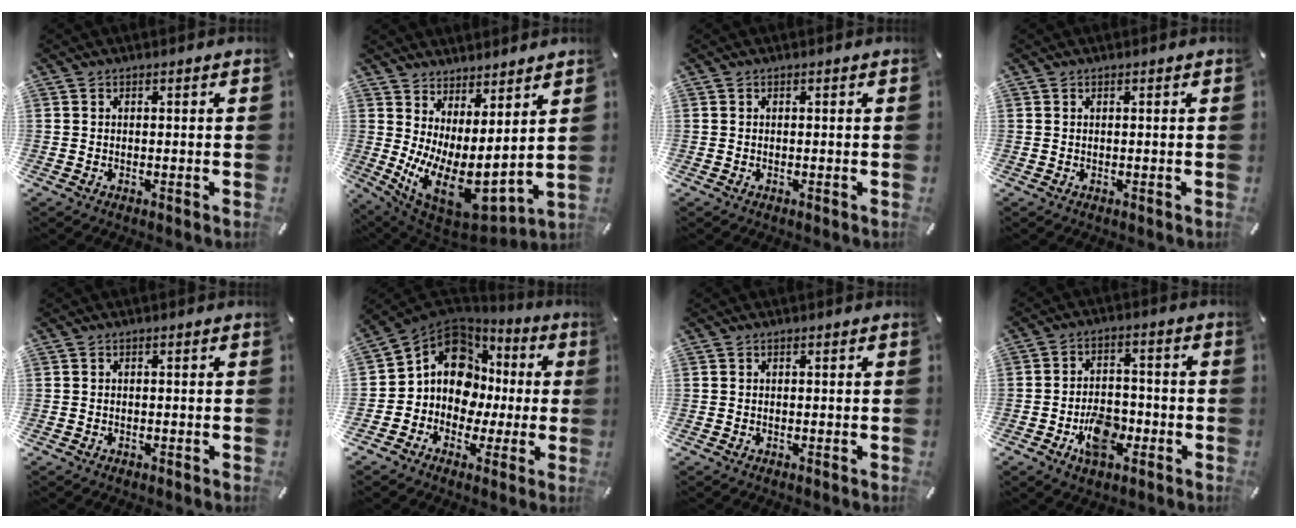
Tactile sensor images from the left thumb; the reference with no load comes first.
{"total": 10.8, "force": [0.4, 5.3, 9.5], "torque": [-0.154, -0.048, 0.021]}
{"total": 0.0}
{"total": 0.0}
{"total": 0.5, "force": [-0.4, 0.3, 0.1], "torque": [0.000, 0.002, -0.008]}
{"total": 13.5, "force": [1.2, 11.9, 6.3], "torque": [-0.144, -0.020, 0.025]}
{"total": 0.0}
{"total": 9.7, "force": [-4.2, 6.0, 6.4], "torque": [-0.129, 0.020, -0.073]}